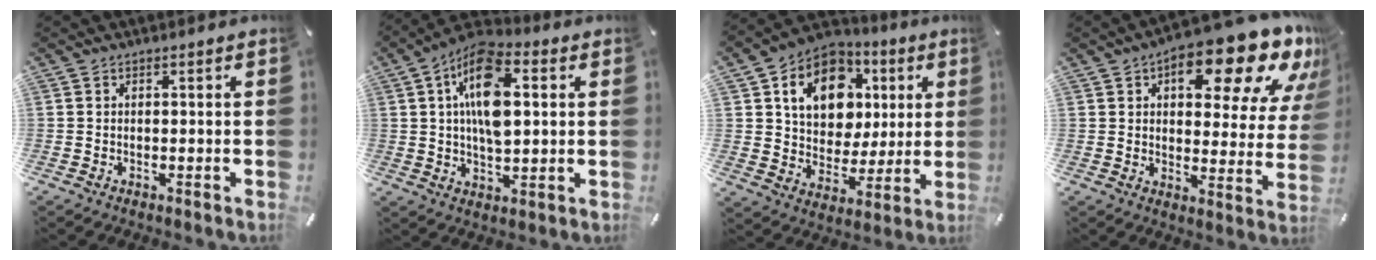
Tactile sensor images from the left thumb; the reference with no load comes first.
{"total": 14.2, "force": [3.3, 7.6, 11.6], "torque": [-0.220, -0.003, 0.053]}
{"total": 15.0, "force": [5.3, 11.9, 7.5], "torque": [-0.125, -0.008, 0.103]}
{"total": 20.8, "force": [12.8, 9.1, 13.6], "torque": [-0.163, -0.090, 0.201]}